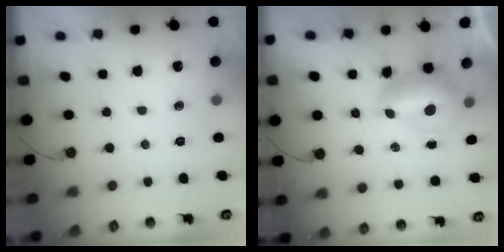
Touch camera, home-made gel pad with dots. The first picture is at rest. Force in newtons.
{"total": 0.8, "press": 0.7, "slide": 0.4}